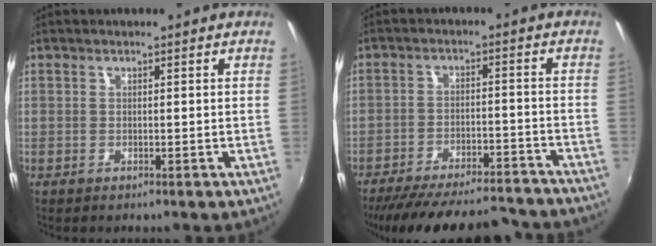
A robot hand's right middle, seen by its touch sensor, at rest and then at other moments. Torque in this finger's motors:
{"motor_torque": [1.07, -1.07, 0.45, 0.15]}